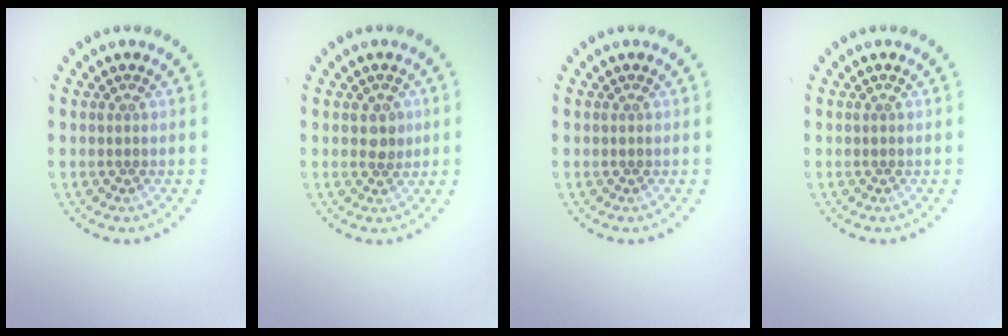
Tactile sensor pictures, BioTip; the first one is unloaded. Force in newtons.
{"total": 1.6, "press": 1.5, "slide": 0.5}
{"total": 0.0}
{"total": 0.0}